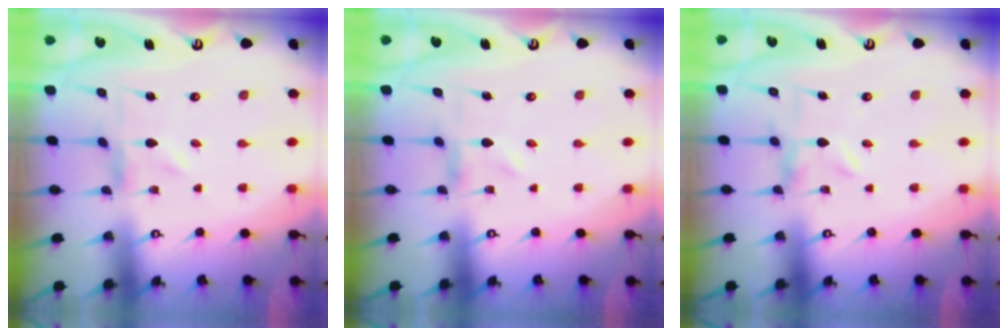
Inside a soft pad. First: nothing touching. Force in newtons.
{"total": 0.0}
{"total": 0.0}